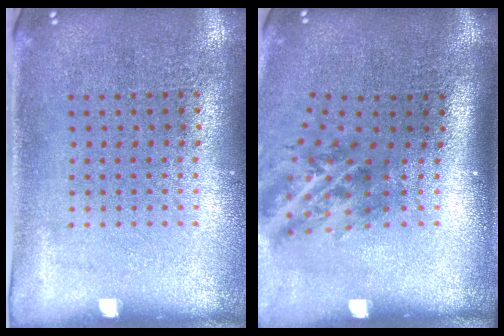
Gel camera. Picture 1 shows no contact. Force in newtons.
{"total": 1.9, "press": 1.1, "slide": 1.5}